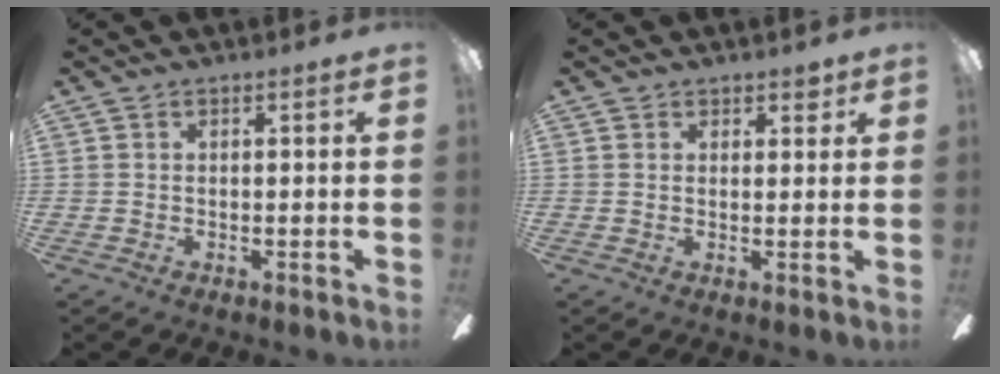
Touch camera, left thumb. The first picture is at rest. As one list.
[{"total": 2.5, "force": [1.9, 1.4, 0.7], "torque": [0.001, -0.004, 0.033]}]